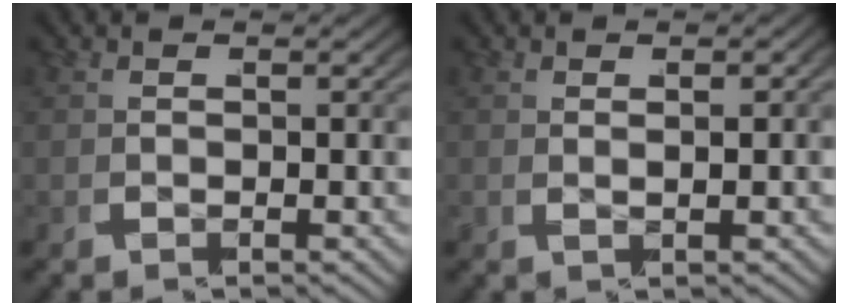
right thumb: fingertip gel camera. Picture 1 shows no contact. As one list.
[{"total": 1.0, "force": [0.7, -0.2, 0.6], "torque": [-0.002, 0.009, 0.008]}]